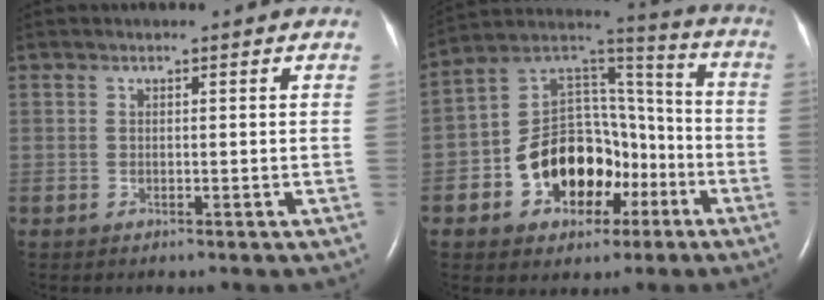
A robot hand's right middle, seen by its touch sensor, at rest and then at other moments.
{"total": 15.5, "force": [-5.5, 10.1, 10.4], "torque": [-0.193, 0.041, -0.083]}